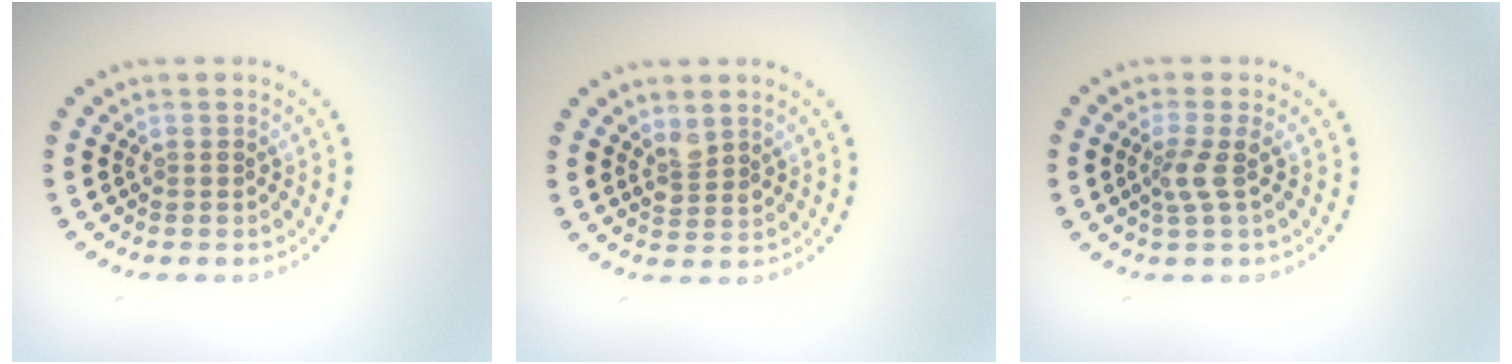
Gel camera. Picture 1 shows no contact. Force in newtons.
{"total": 1.6, "press": 1.4, "slide": 0.8}
{"total": 1.9, "press": 1.4, "slide": 1.4}